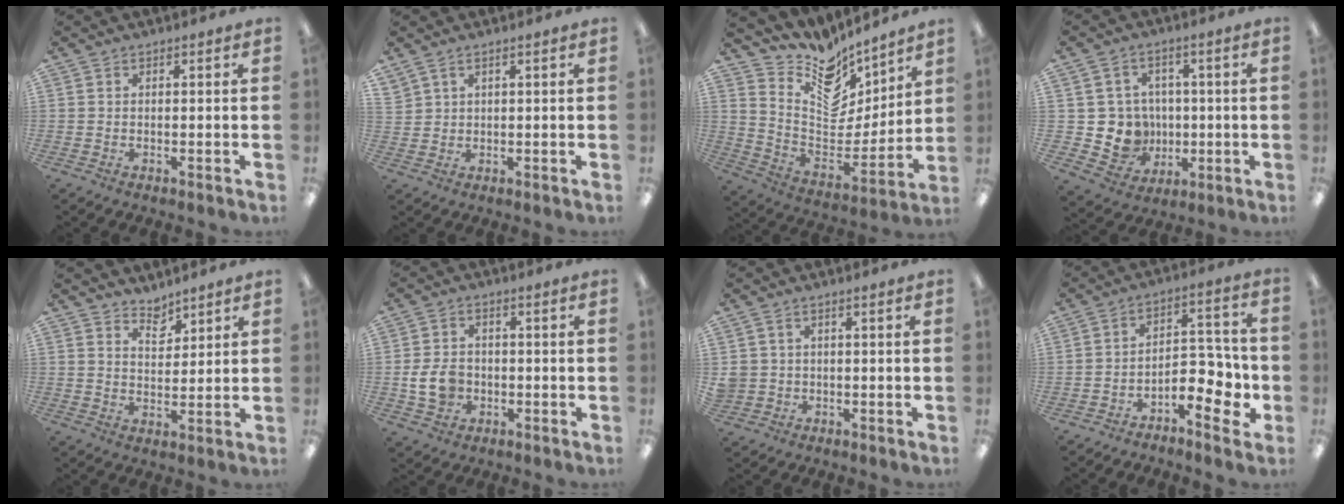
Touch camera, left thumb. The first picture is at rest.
{"total": 2.6, "force": [1.8, 1.6, 1.1], "torque": [-0.025, 0.001, 0.033]}
{"total": 11.6, "force": [9.9, 5.7, 2.2], "torque": [-0.044, -0.117, 0.177]}
{"total": 8.4, "force": [0.7, 8.3, 1.4], "torque": [-0.045, 0.001, 0.027]}
{"total": 4.7, "force": [4.2, 1.9, 0.6], "torque": [-0.001, -0.032, 0.076]}
{"total": 7.2, "force": [-1.3, 5.4, 4.6], "torque": [-0.097, 0.010, -0.021]}
{"total": 2.3, "force": [0.4, 2.1, 0.9], "torque": [-0.019, 0.005, 0.005]}
{"total": 11.9, "force": [-5.5, 6.0, 8.7], "torque": [-0.117, 0.033, -0.087]}